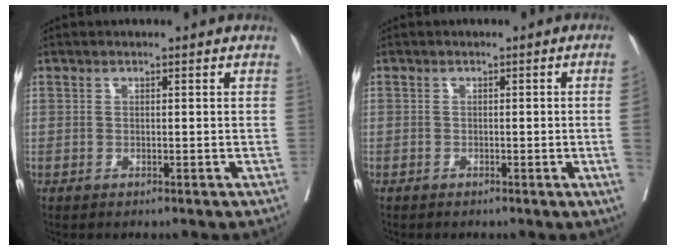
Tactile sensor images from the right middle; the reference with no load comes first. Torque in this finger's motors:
{"motor_torque": [0.90, -1.23, -0.38, -0.21]}